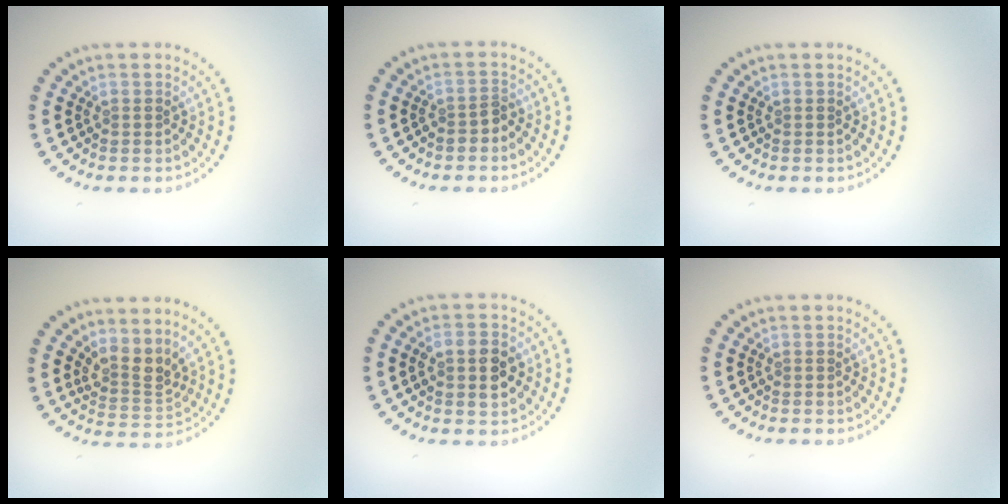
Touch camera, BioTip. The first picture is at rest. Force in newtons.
{"total": 1.2, "press": 1.0, "slide": 0.7}
{"total": 0.0}
{"total": 2.8, "press": 2.0, "slide": 2.0}
{"total": 3.9, "press": 3.9, "slide": 0.4}
{"total": 0.0}